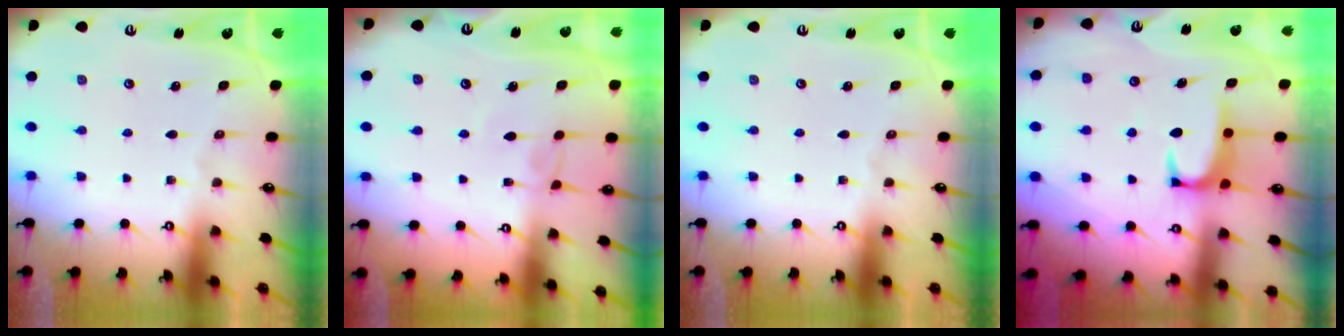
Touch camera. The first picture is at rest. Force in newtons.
{"total": 3.1, "press": 3.1, "slide": 0.1}
{"total": 0.0}
{"total": 2.0, "press": 2.0, "slide": 0.3}